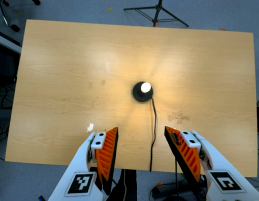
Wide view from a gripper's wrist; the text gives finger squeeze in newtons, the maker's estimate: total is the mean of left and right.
{"total": 0.0}